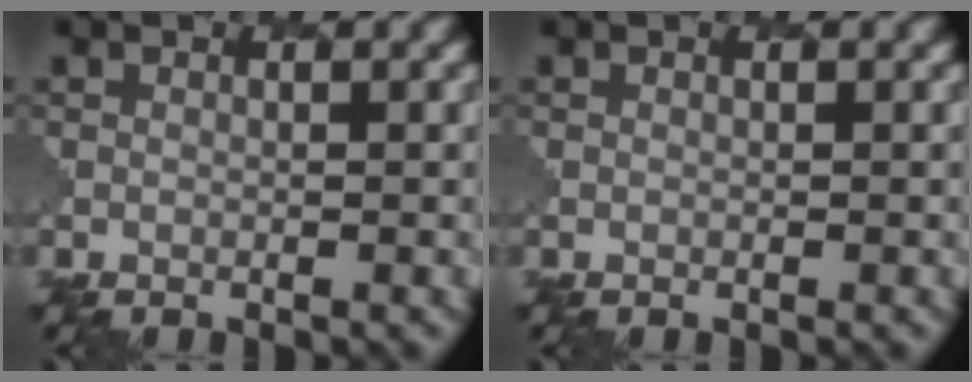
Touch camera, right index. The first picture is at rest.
{"total": 0.0}